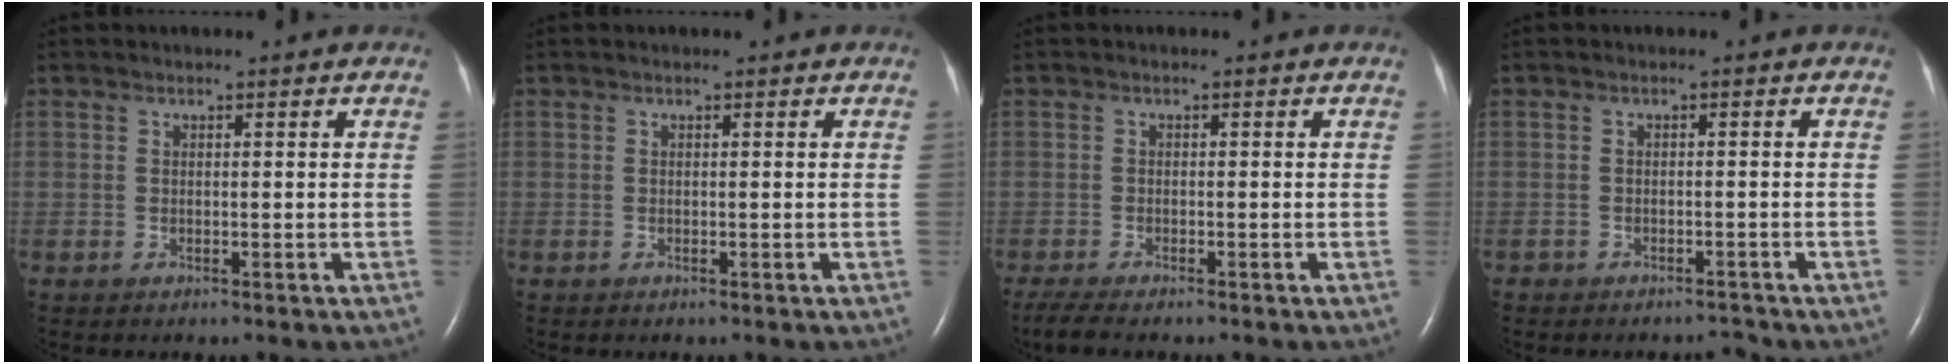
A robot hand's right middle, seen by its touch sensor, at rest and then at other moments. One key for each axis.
{"total": 0.0}
{"total": 3.9, "fx": -3.1, "fy": 0.5, "fz": 2.2, "tx": -0.048, "ty": -0.013, "tz": -0.051}
{"total": 1.4, "fx": -1.3, "fy": 0.3, "fz": -0.5, "tx": 0.009, "ty": -0.003, "tz": -0.020}